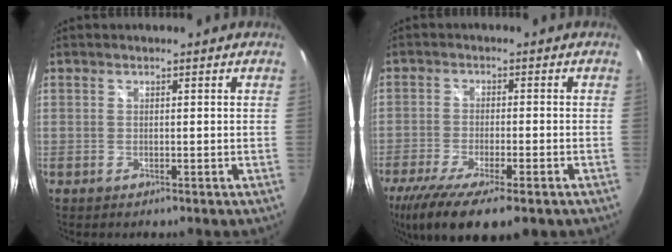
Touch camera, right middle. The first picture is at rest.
{"total": 14.3, "force": [-9.5, 3.7, 10.0], "torque": [-0.204, -0.058, -0.155]}